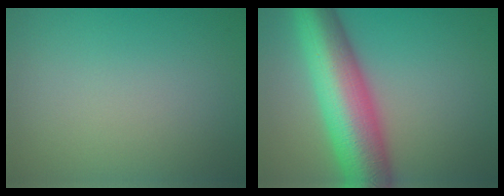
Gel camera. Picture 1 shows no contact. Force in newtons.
{"total": 11.2, "press": 11.2, "slide": 0.3}